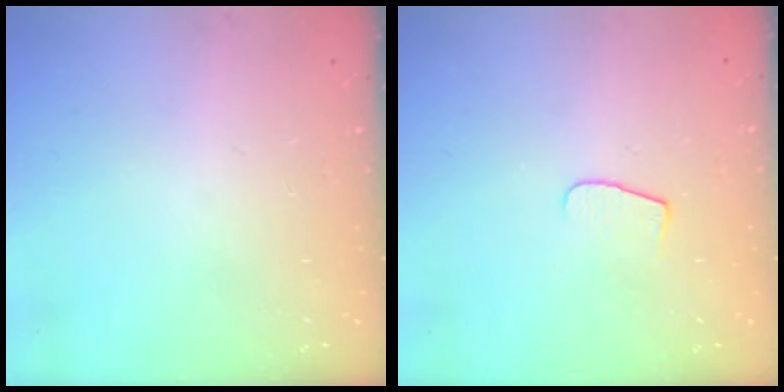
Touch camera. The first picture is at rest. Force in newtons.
{"total": 5.5, "press": 5.5, "slide": 0.5}